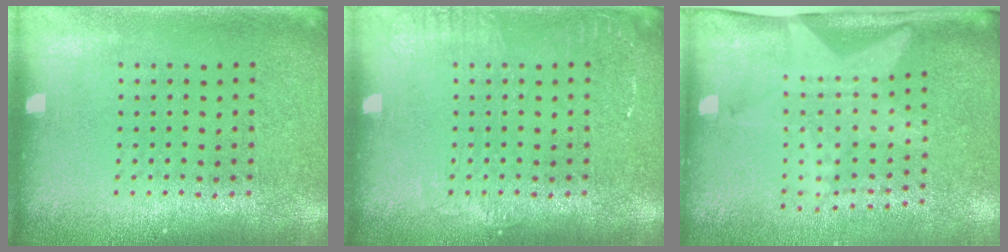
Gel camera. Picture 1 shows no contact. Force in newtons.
{"total": 1.3, "press": 1.2, "slide": 0.2}
{"total": 2.1, "press": 1.6, "slide": 1.3}